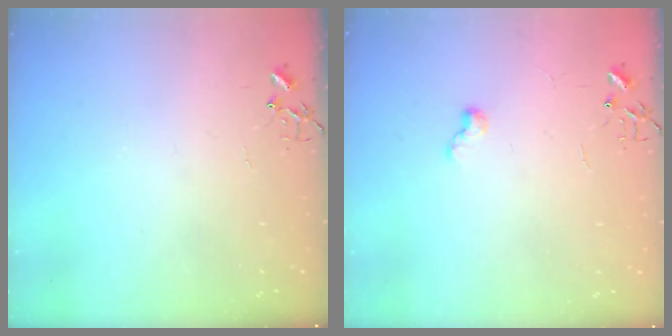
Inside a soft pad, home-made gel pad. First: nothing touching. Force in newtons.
{"total": 5.1, "press": 5.0, "slide": 0.6}